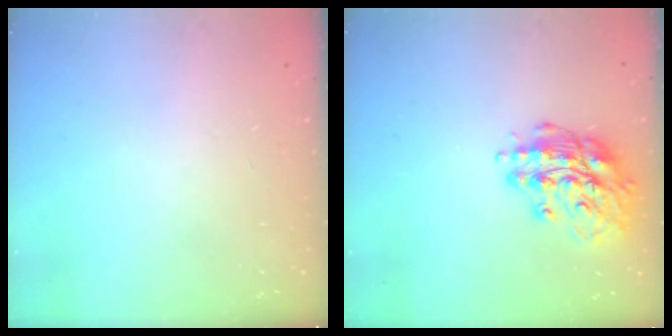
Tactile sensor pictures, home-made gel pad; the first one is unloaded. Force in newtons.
{"total": 16.0, "press": 15.9, "slide": 1.6}